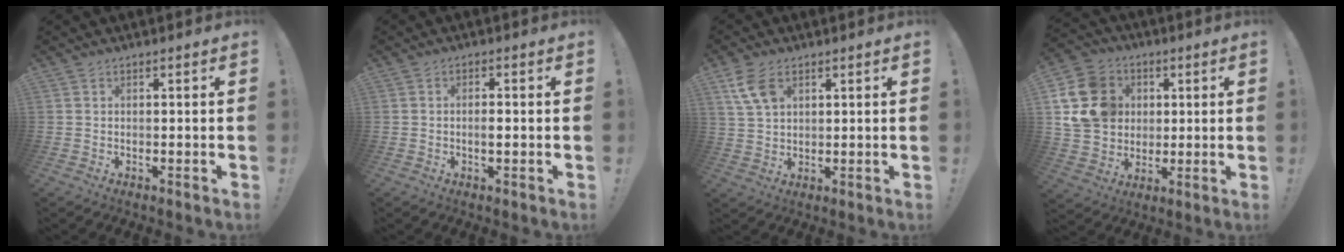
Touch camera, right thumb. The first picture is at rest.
{"total": 2.1, "force": [-0.4, 0.7, 1.9], "torque": [-0.027, 0.001, -0.009]}
{"total": 7.8, "force": [3.8, 4.8, 4.8], "torque": [-0.092, -0.008, 0.077]}
{"total": 17.6, "force": [3.7, 14.9, 8.5], "torque": [-0.136, -0.004, 0.082]}